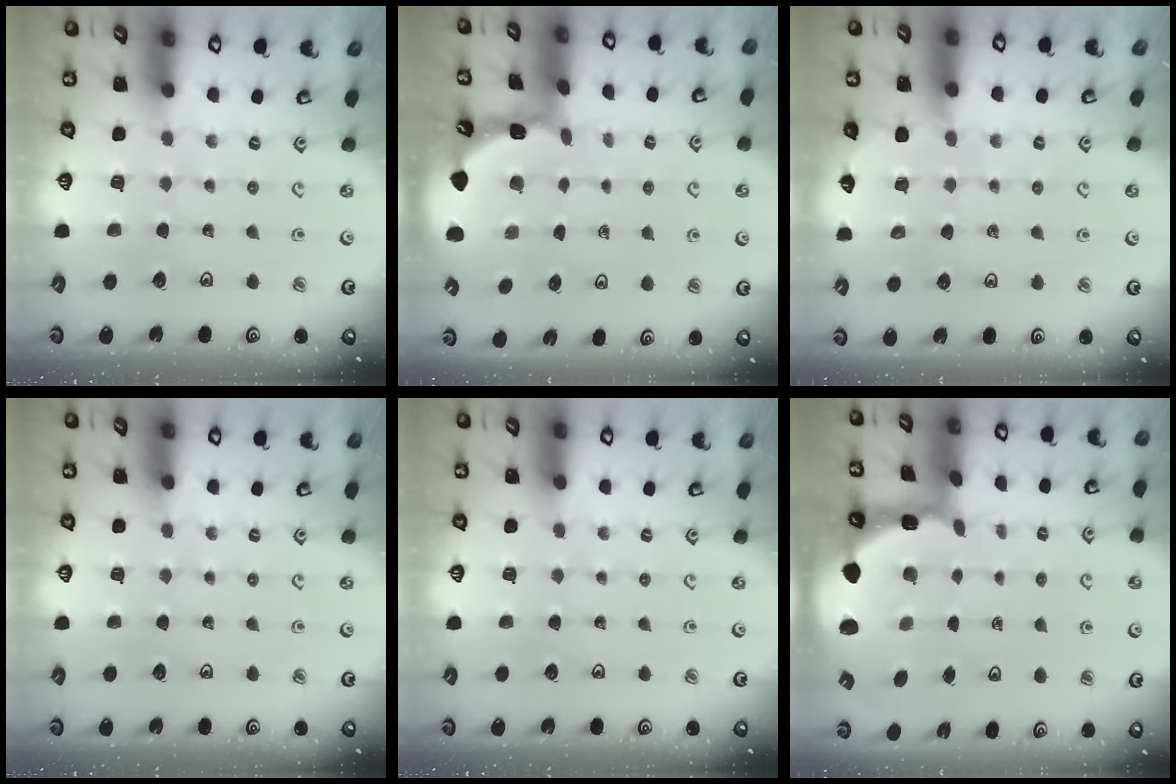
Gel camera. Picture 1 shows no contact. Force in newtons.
{"total": 1.8, "press": 1.7, "slide": 0.0}
{"total": 4.7, "press": 4.7, "slide": 0.7}
{"total": 0.0}
{"total": 0.0}
{"total": 2.1, "press": 1.9, "slide": 1.0}